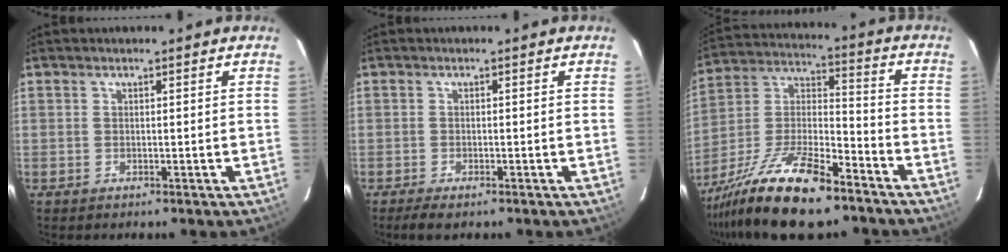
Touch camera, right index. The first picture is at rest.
{"total": 3.0, "force": [-2.2, 0.8, 1.8], "torque": [-0.033, -0.007, -0.033]}
{"total": 17.8, "force": [-13.5, 3.5, 11.1], "torque": [-0.237, -0.010, -0.247]}